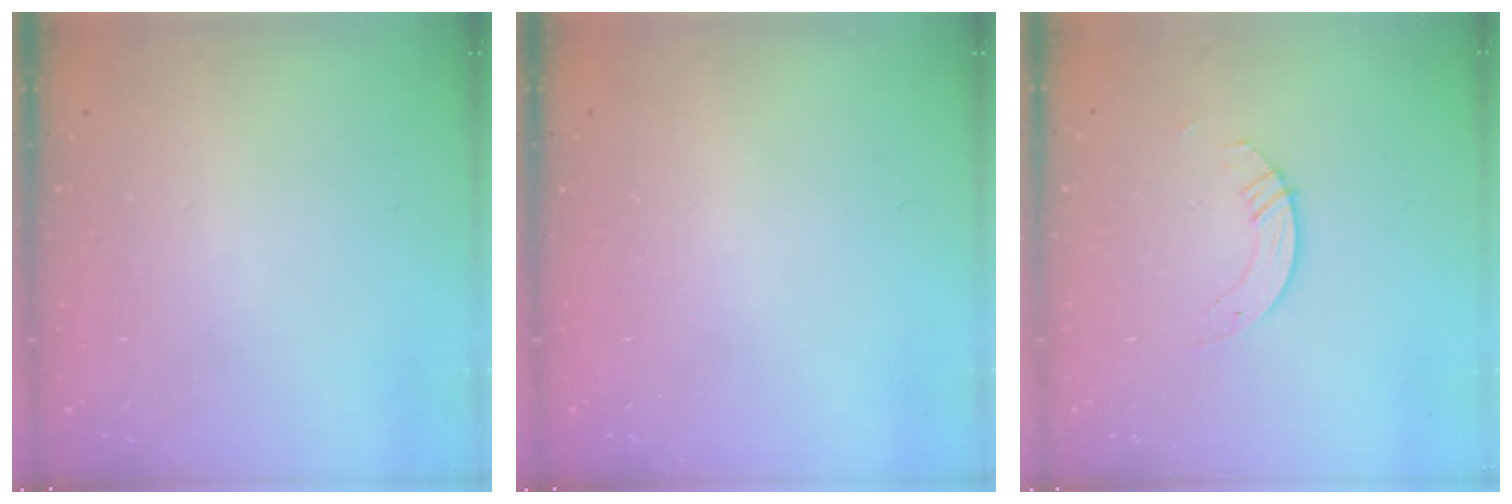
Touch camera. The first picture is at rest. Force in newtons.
{"total": 0.0}
{"total": 2.8, "press": 2.8, "slide": 0.2}